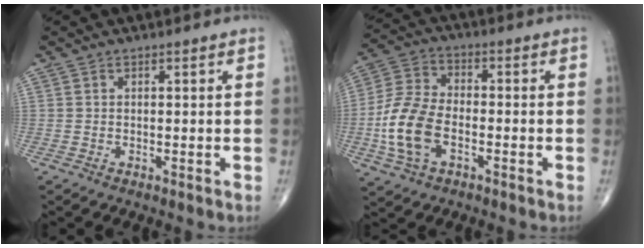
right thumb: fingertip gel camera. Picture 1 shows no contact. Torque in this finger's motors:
{"motor_torque": [-0.23, 0.76, 1.22, -0.35, 0.33]}